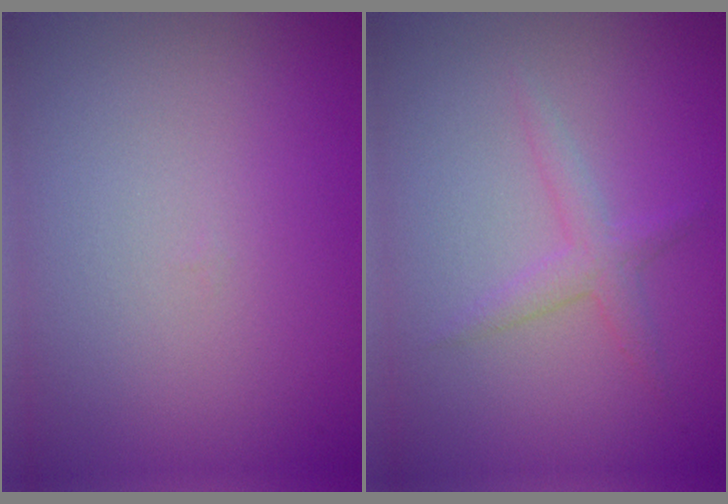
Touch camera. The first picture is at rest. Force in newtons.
{"total": 1.8, "press": 1.8, "slide": 0.1}